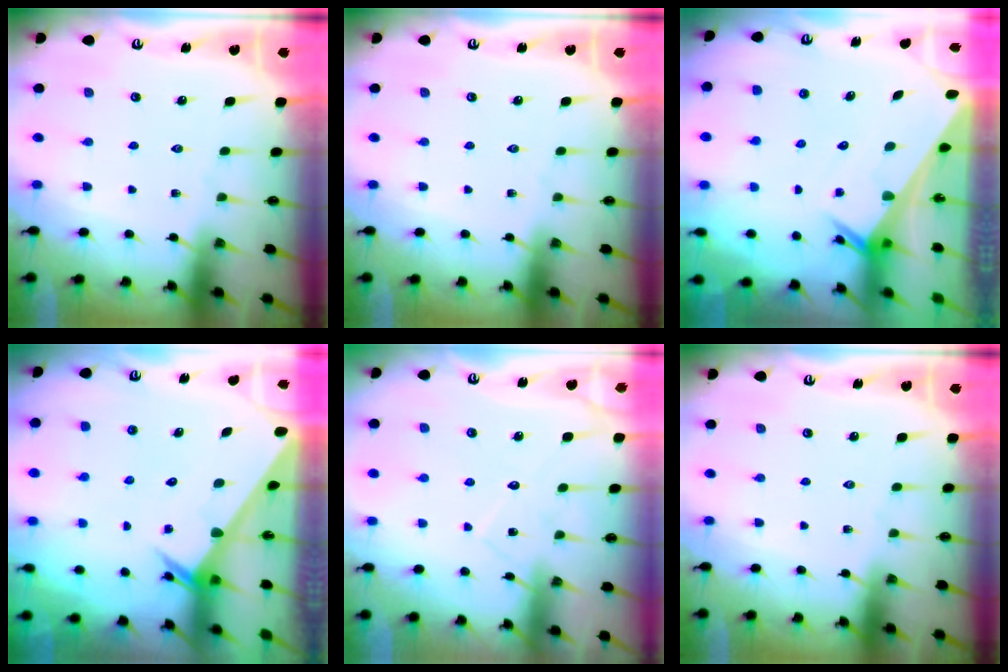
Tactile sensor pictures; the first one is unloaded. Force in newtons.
{"total": 0.0}
{"total": 2.4, "press": 2.4, "slide": 0.2}
{"total": 2.5, "press": 2.5, "slide": 0.1}
{"total": 8.5, "press": 8.5, "slide": 0.6}
{"total": 0.0}